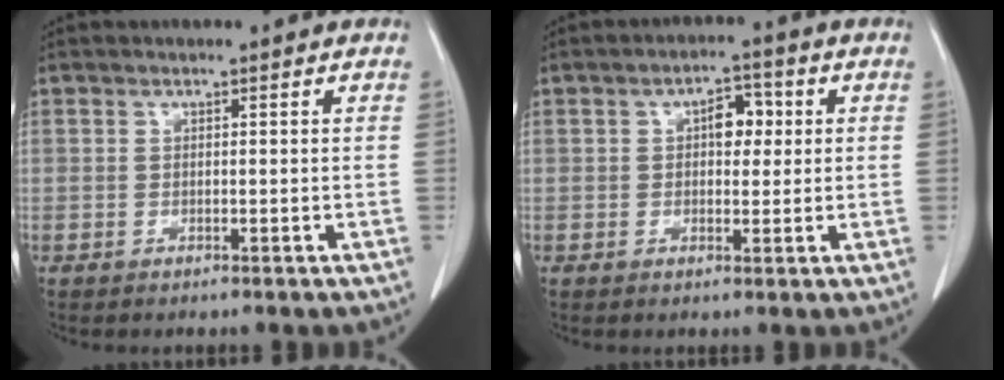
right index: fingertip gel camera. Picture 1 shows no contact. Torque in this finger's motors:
{"motor_torque": [0.17, -0.01, 0.12, 0.04]}